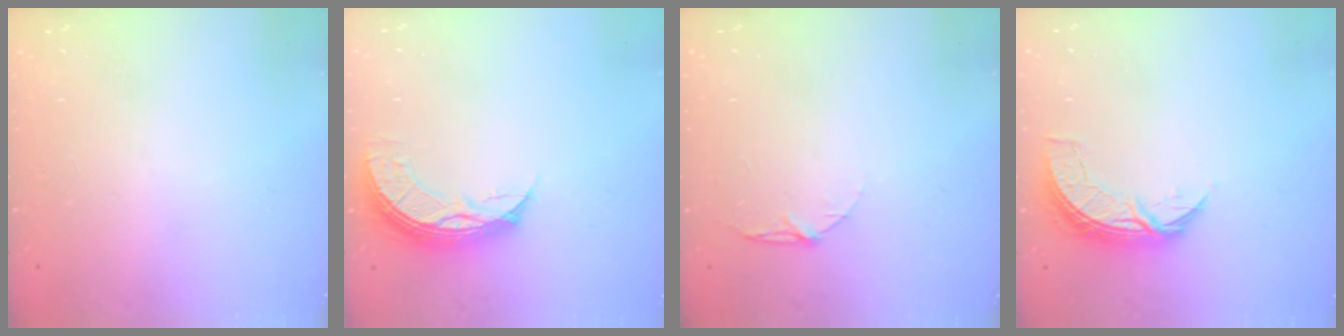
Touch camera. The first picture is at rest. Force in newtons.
{"total": 8.4, "press": 8.4, "slide": 0.8}
{"total": 4.4, "press": 4.4, "slide": 0.5}
{"total": 7.3, "press": 7.3, "slide": 0.5}